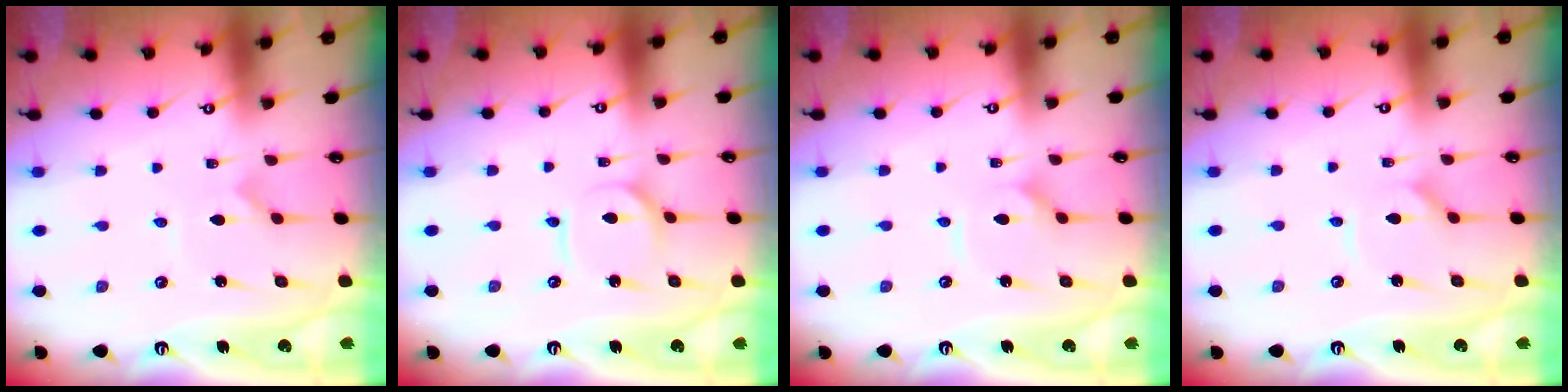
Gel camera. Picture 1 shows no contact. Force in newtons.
{"total": 2.5, "press": 2.5, "slide": 0.2}
{"total": 2.3, "press": 2.3, "slide": 0.1}
{"total": 1.6, "press": 1.5, "slide": 0.2}